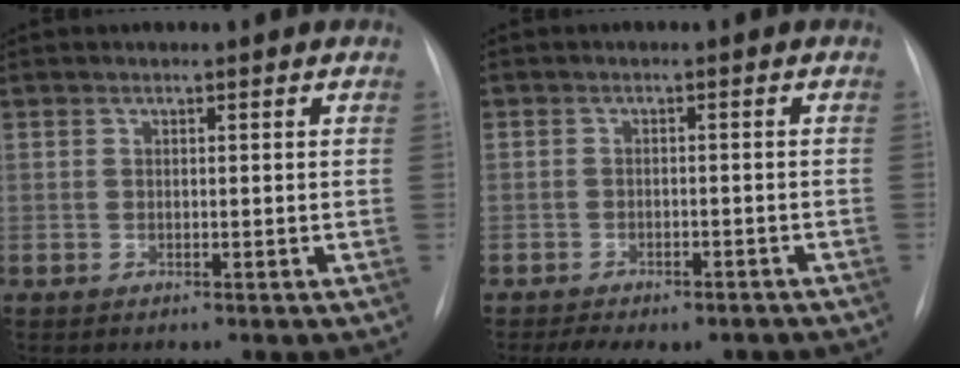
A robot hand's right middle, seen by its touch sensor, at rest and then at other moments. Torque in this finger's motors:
{"motor_torque": [0.54, -0.76, 0.05, 0.02]}